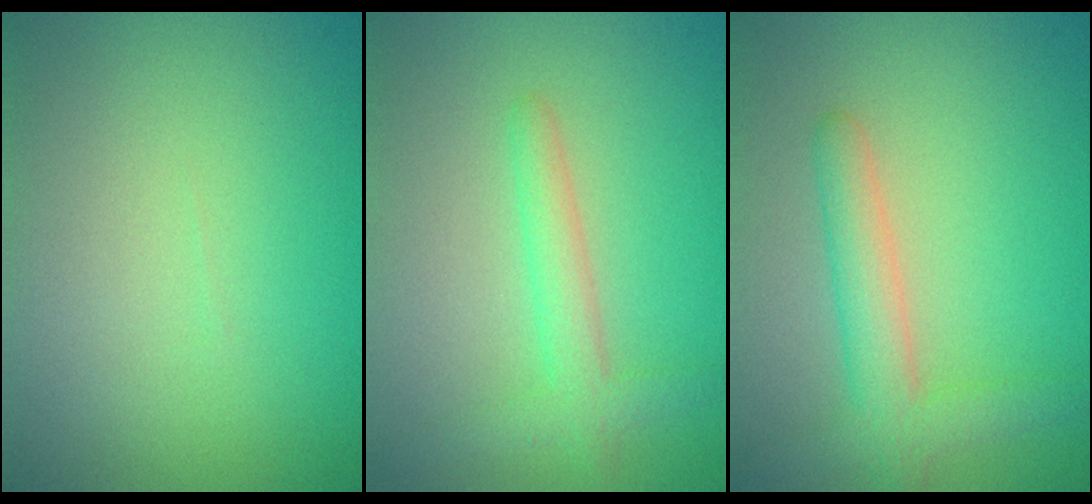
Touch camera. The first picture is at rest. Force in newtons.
{"total": 2.6, "press": 2.6, "slide": 0.1}
{"total": 3.8, "press": 3.8, "slide": 0.3}